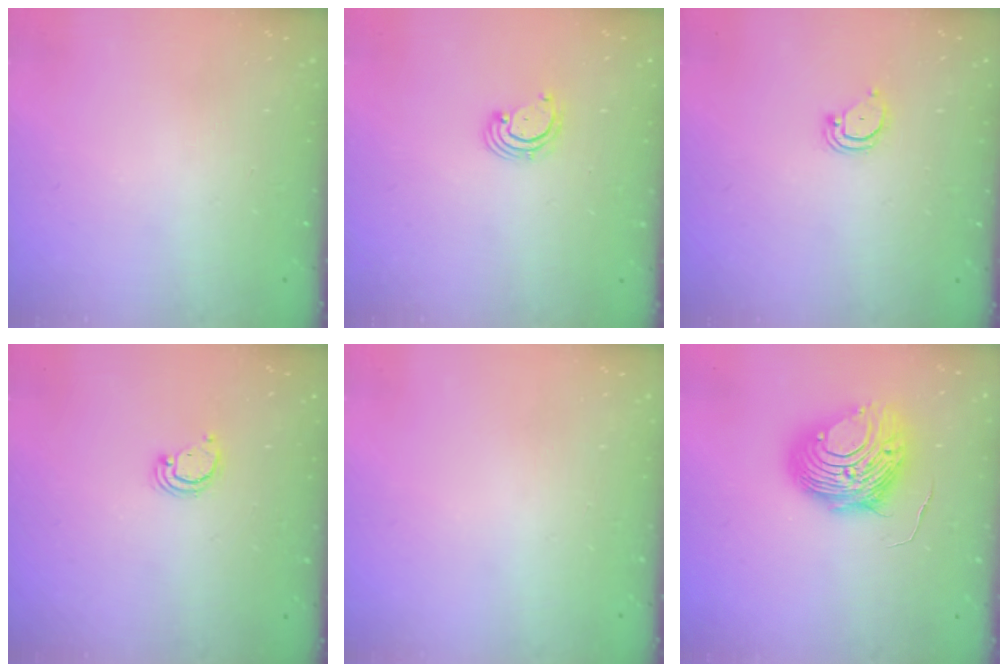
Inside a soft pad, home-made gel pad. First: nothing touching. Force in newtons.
{"total": 2.7, "press": 2.7, "slide": 0.7}
{"total": 3.0, "press": 3.0, "slide": 0.2}
{"total": 2.6, "press": 2.6, "slide": 0.2}
{"total": 0.0}
{"total": 11.1, "press": 11.1, "slide": 0.7}